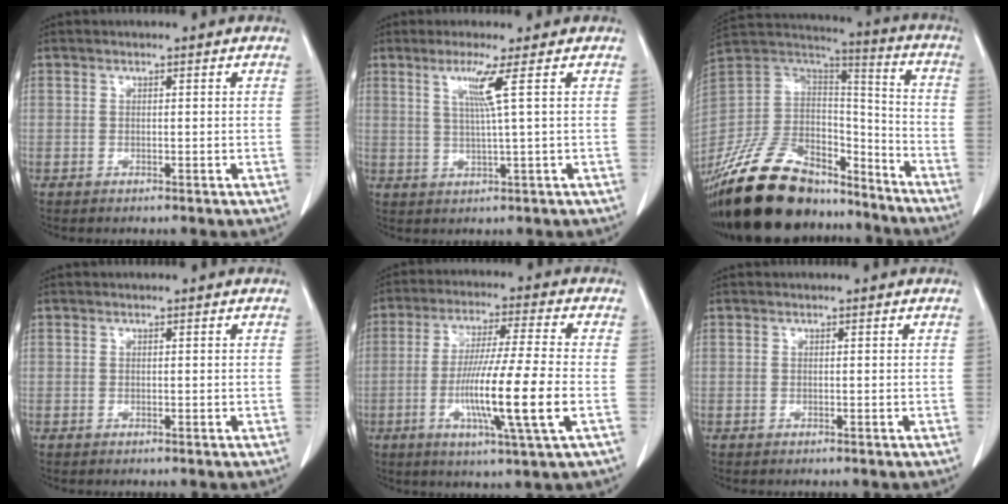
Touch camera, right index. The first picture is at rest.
{"total": 4.4, "force": [1.7, -1.6, 3.8], "torque": [-0.077, -0.008, 0.036]}
{"total": 26.6, "force": [-21.1, 10.4, 12.4], "torque": [-0.273, -0.003, -0.359]}
{"total": 0.0}
{"total": 13.7, "force": [-3.3, -0.6, 13.3], "torque": [-0.249, -0.018, -0.064]}
{"total": 0.0}